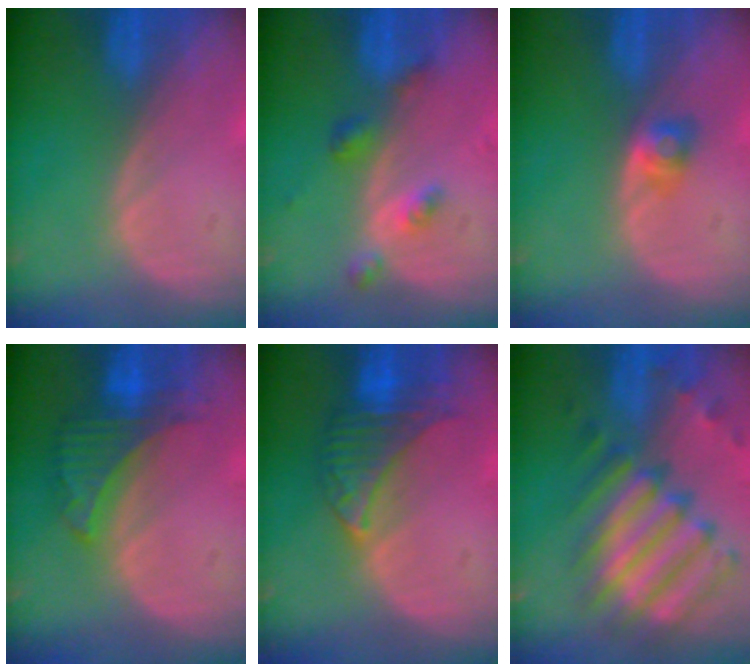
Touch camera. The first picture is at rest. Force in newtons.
{"total": 4.3, "press": 3.9, "slide": 1.8}
{"total": 2.7, "press": 2.4, "slide": 1.1}
{"total": 6.5, "press": 6.1, "slide": 2.3}
{"total": 6.8, "press": 6.7, "slide": 0.9}
{"total": 11.7, "press": 10.3, "slide": 5.6}